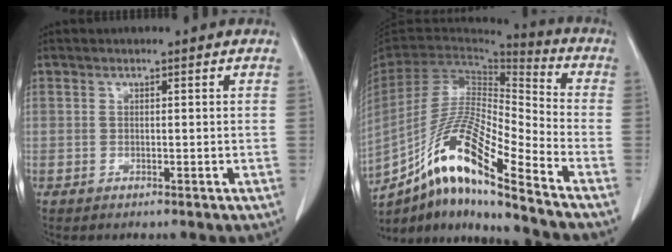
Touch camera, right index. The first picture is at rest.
{"total": 18.2, "force": [-12.4, 0.7, 13.3], "torque": [-0.273, -0.013, -0.230]}